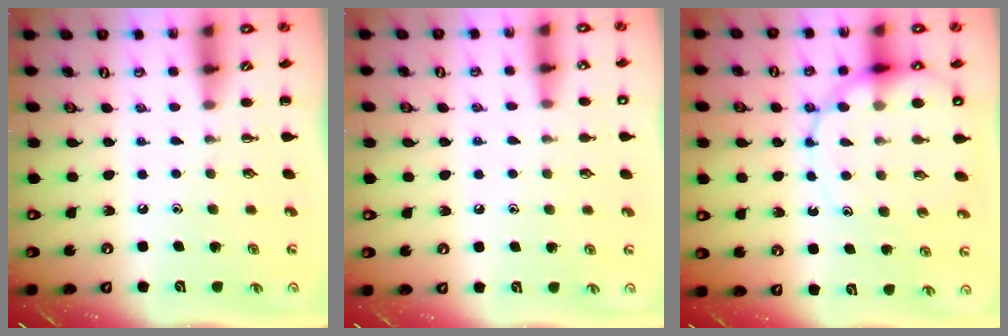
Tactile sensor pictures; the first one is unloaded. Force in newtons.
{"total": 7.0, "press": 6.7, "slide": 2.0}
{"total": 13.4, "press": 13.0, "slide": 3.1}